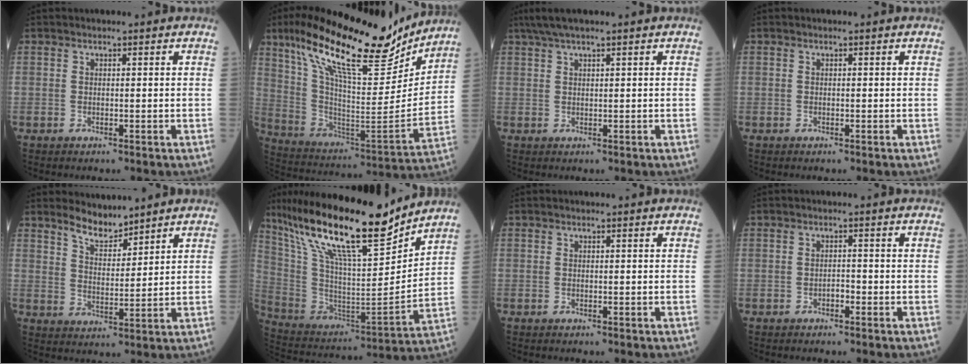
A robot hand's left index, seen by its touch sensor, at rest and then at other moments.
{"total": 24.6, "force": [18.2, 5.9, 15.6], "torque": [-0.273, 0.002, 0.301]}
{"total": 4.1, "force": [3.2, -0.3, 2.6], "torque": [-0.053, 0.024, 0.063]}
{"total": 0.0}
{"total": 5.0, "force": [4.7, 1.1, 1.4], "torque": [-0.033, -0.002, 0.092]}
{"total": 23.3, "force": [18.1, 3.2, 14.3], "torque": [-0.265, -0.004, 0.323]}
{"total": 0.0}
{"total": 1.1, "force": [-0.7, 0.5, 0.7], "torque": [-0.007, 0.002, -0.015]}